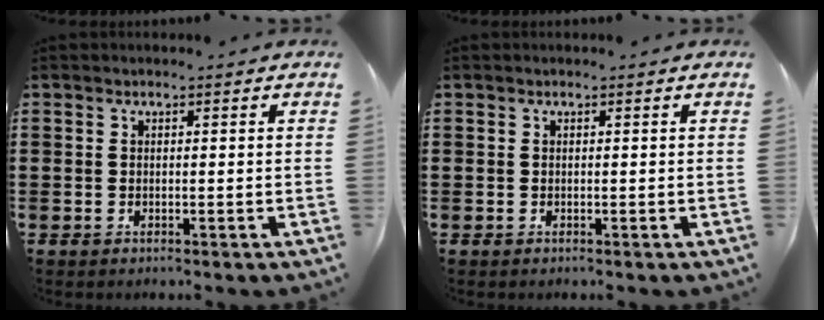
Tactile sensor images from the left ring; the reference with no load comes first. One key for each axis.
{"total": 0.0}